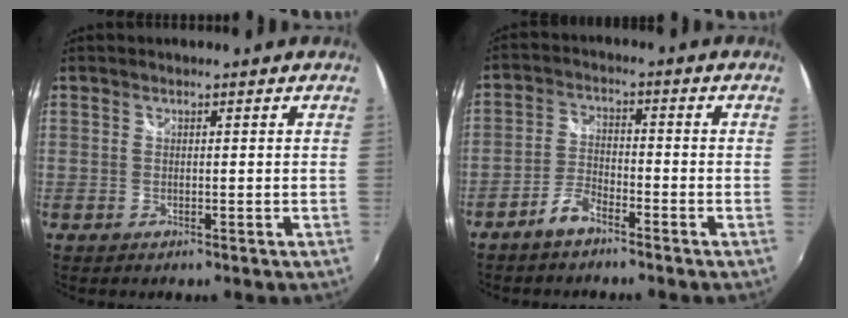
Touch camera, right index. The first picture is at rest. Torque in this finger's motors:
{"motor_torque": [0.17, -0.15, 0.02, 0.02]}